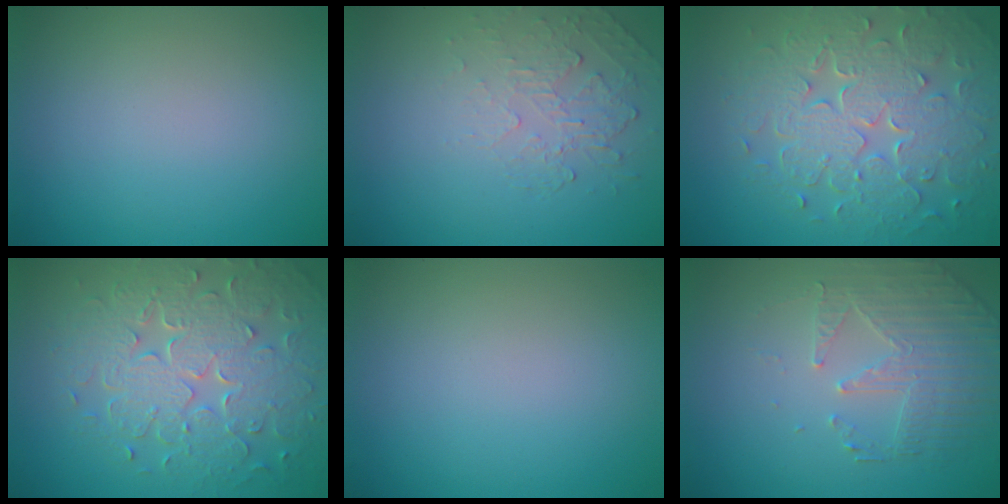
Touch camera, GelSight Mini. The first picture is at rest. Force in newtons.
{"total": 2.1, "press": 0.9, "slide": 1.9}
{"total": 8.1, "press": 5.9, "slide": 5.6}
{"total": 8.1, "press": 5.9, "slide": 5.6}
{"total": 0.0}
{"total": 2.5, "press": 2.2, "slide": 1.2}